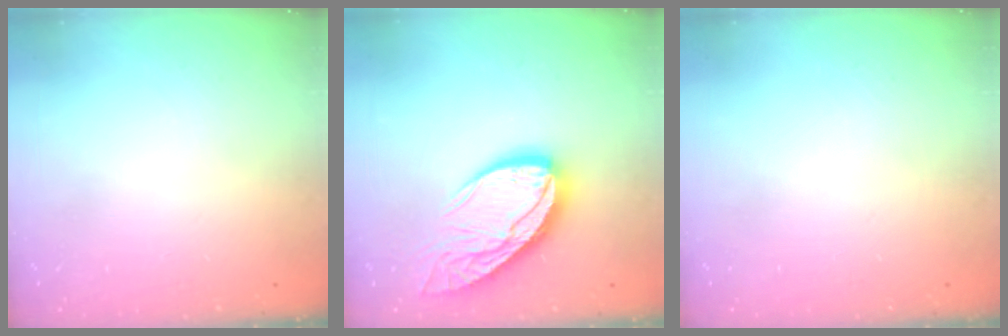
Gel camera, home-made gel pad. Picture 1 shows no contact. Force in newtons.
{"total": 14.7, "press": 14.6, "slide": 1.5}
{"total": 0.0}